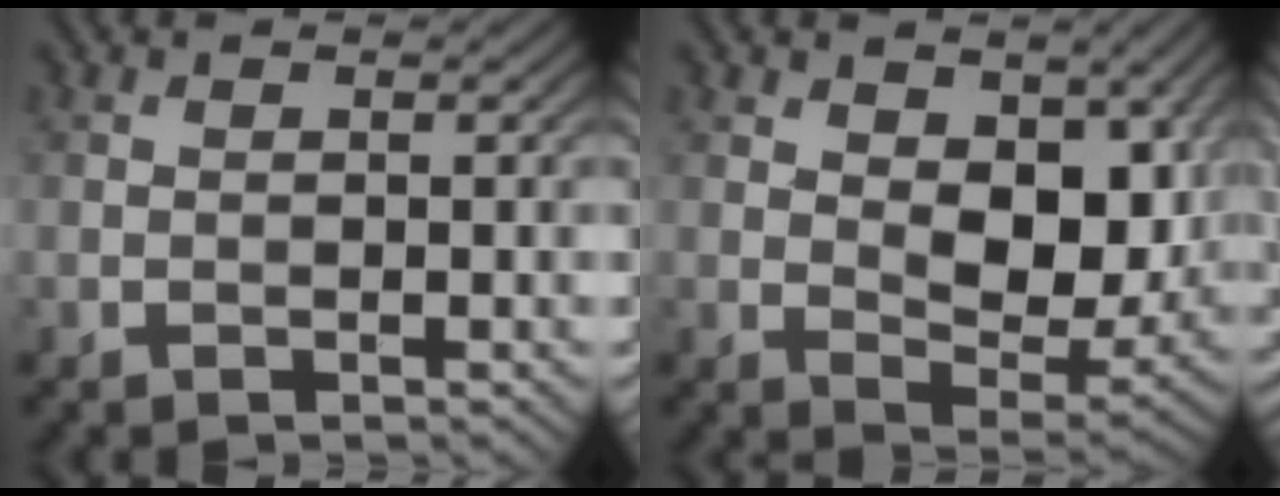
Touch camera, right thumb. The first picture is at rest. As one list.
[{"total": 10.5, "force": [2.6, 6.2, 8.1], "torque": [-0.141, -0.016, 0.042]}]